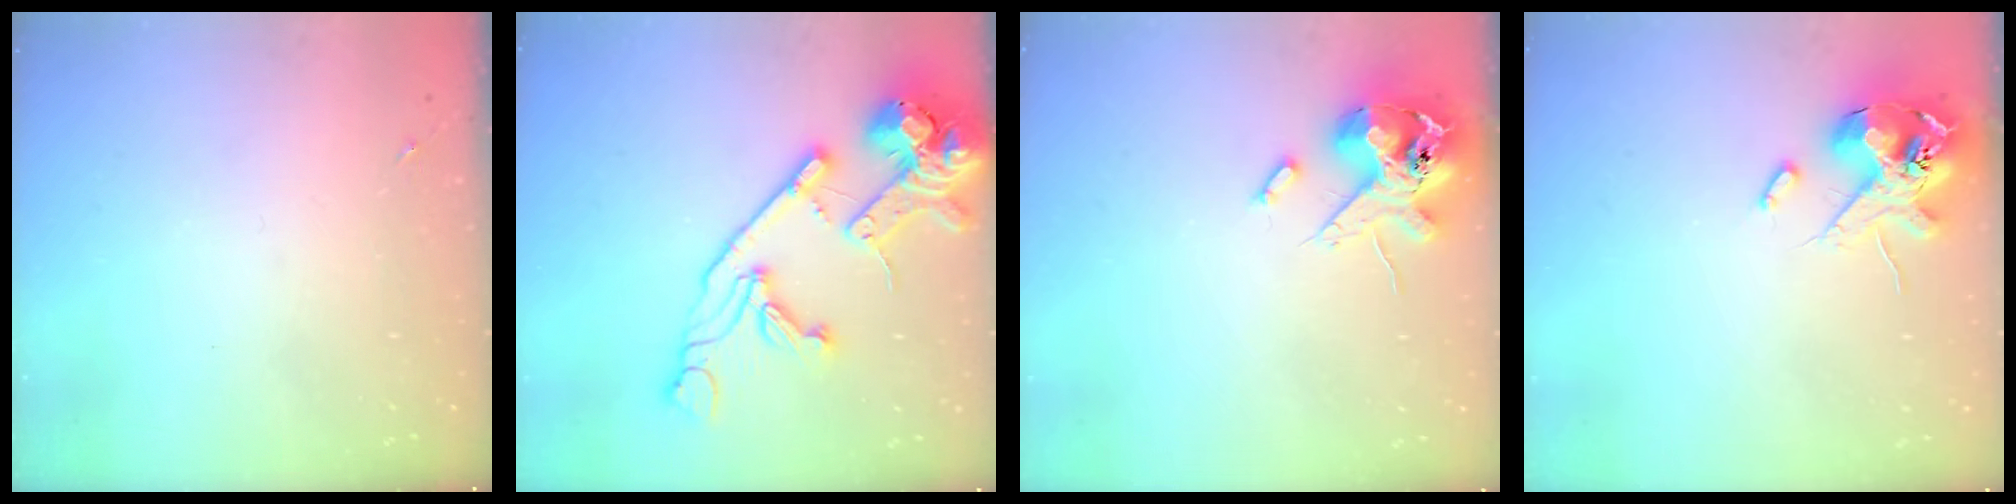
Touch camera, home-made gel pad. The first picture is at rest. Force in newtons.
{"total": 23.6, "press": 23.4, "slide": 3.5}
{"total": 14.2, "press": 14.0, "slide": 2.4}
{"total": 14.7, "press": 14.5, "slide": 2.1}